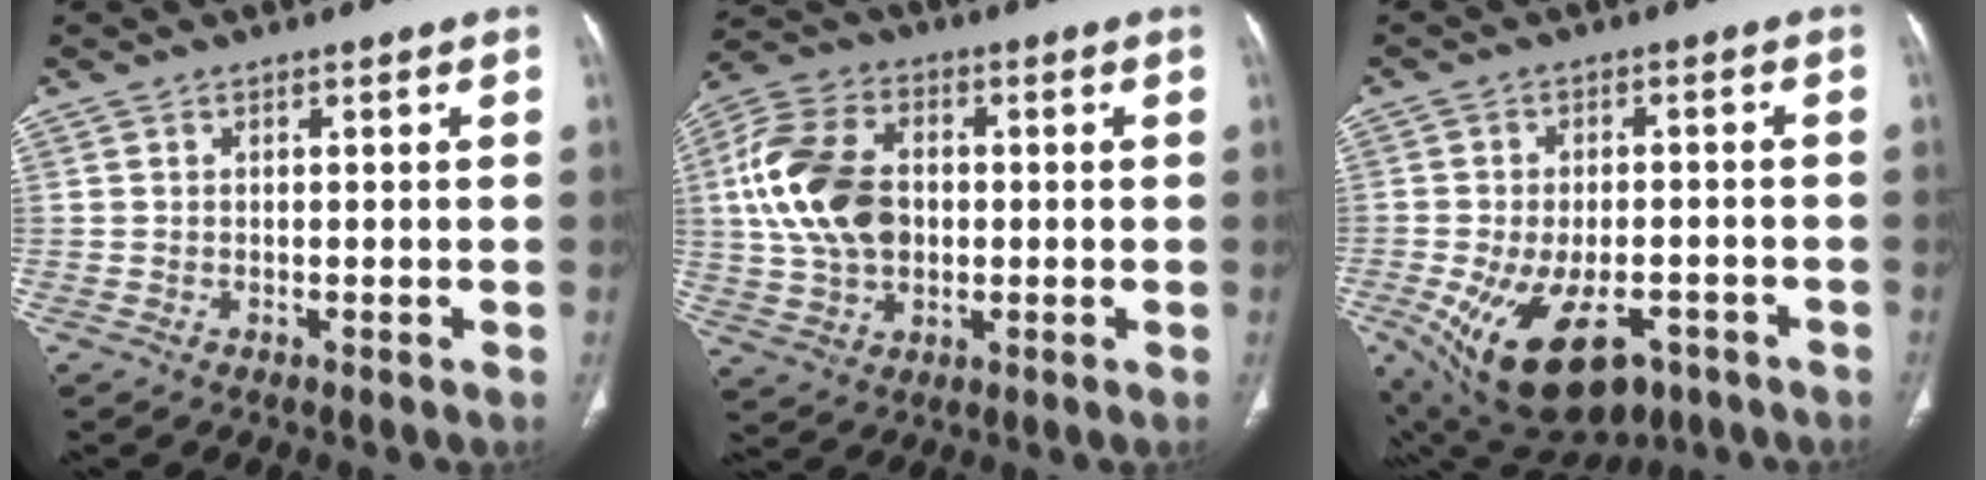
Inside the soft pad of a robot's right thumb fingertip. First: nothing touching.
{"total": 16.0, "force": [1.0, 11.0, 11.6], "torque": [-0.218, 0.015, 0.019]}
{"total": 18.4, "force": [-8.5, 10.2, 12.8], "torque": [-0.239, 0.005, -0.116]}